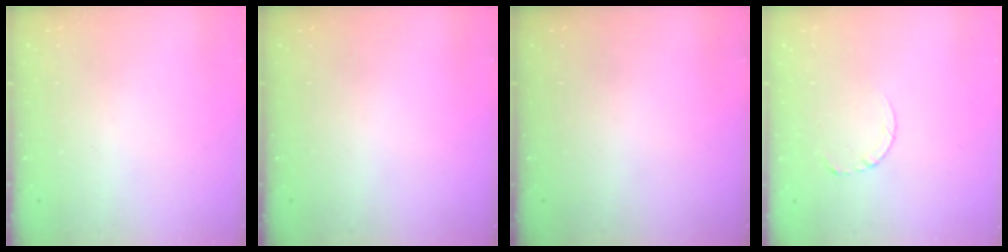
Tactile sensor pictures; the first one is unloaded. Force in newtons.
{"total": 0.0}
{"total": 0.0}
{"total": 3.8, "press": 3.8, "slide": 0.3}